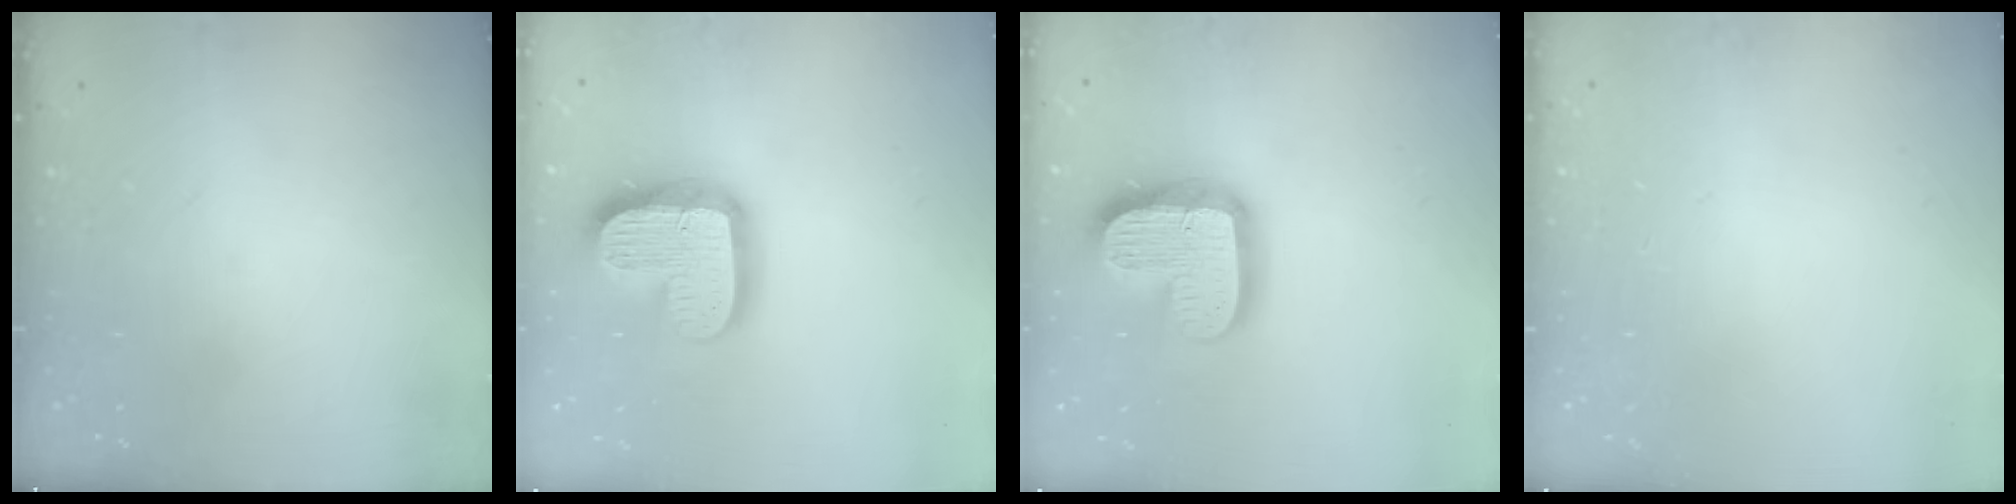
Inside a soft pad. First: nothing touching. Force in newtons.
{"total": 19.2, "press": 19.1, "slide": 1.4}
{"total": 19.2, "press": 19.1, "slide": 1.4}
{"total": 0.8, "press": 0.4, "slide": 0.7}